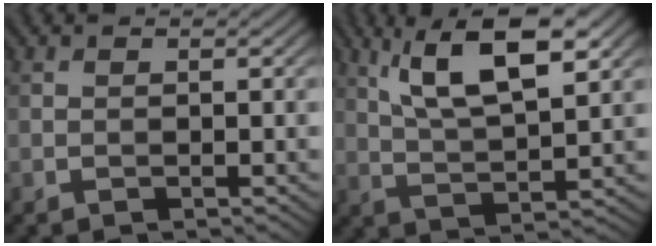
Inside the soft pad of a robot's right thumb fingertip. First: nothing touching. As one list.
[{"total": 10.8, "force": [5.3, 3.2, 8.9], "torque": [-0.171, 0.006, 0.099]}]